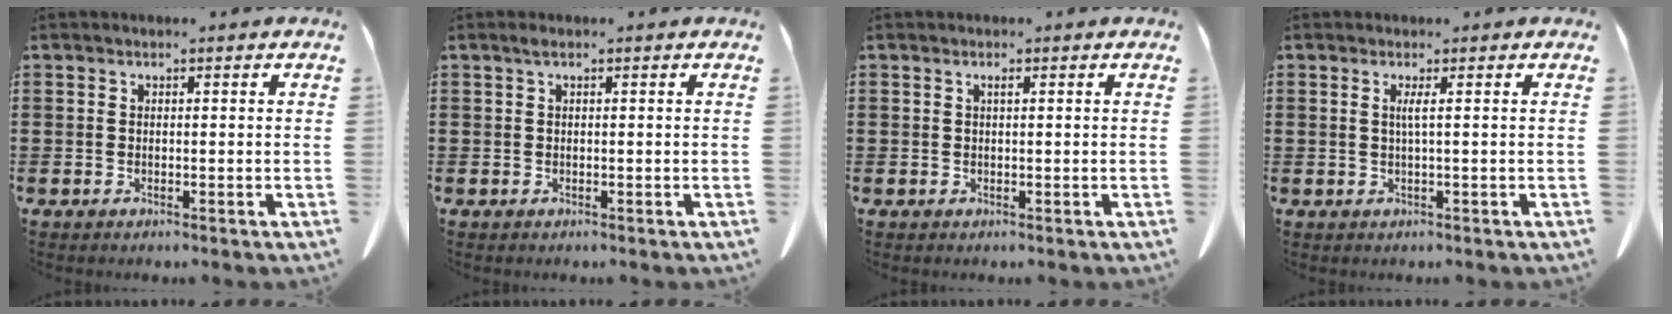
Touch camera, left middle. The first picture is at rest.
{"total": 0.8, "force": [0.3, 0.1, 0.8], "torque": [-0.016, 0.002, 0.005]}
{"total": 0.5, "force": [0.2, 0.1, 0.5], "torque": [-0.010, -0.001, 0.005]}
{"total": 1.5, "force": [0.3, -0.4, 1.4], "torque": [-0.027, -0.004, 0.002]}